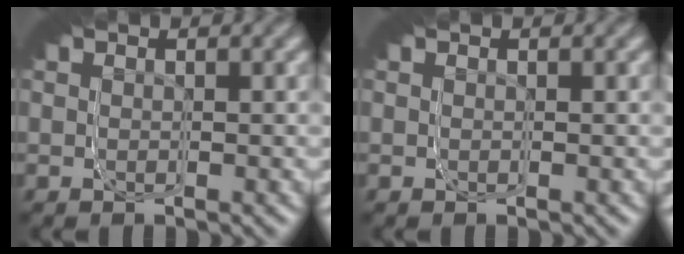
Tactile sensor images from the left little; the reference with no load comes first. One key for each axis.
{"total": 0.0}